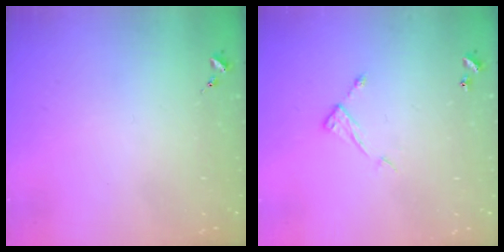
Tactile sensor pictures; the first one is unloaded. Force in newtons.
{"total": 6.5, "press": 6.5, "slide": 0.3}